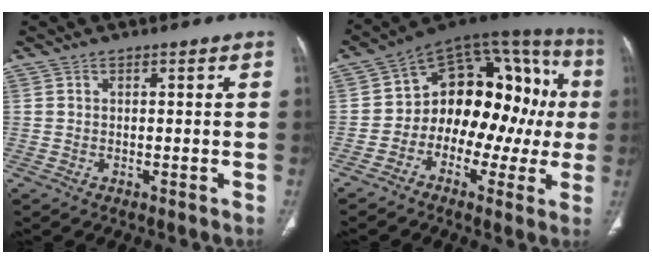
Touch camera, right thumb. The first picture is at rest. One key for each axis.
{"total": 19.7, "fx": -1.1, "fy": 13.0, "fz": 14.7, "tx": -0.143, "ty": 0.072, "tz": -0.023}